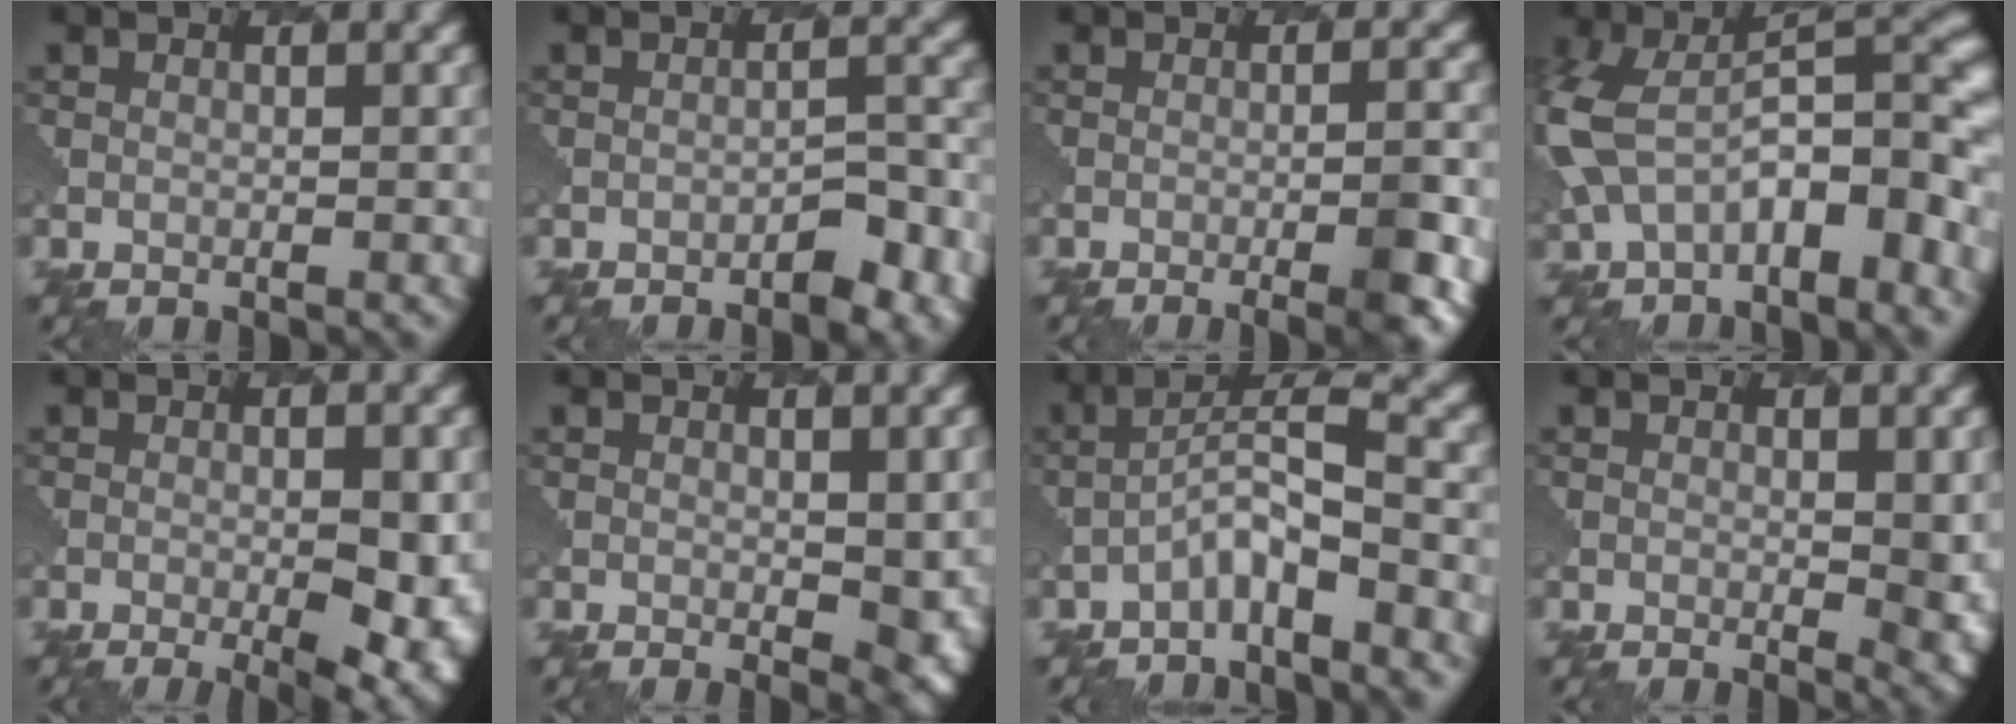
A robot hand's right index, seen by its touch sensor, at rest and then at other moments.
{"total": 2.5, "force": [-1.7, 0.7, 1.7], "torque": [-0.025, 0.009, -0.025]}
{"total": 5.2, "force": [-2.2, 1.5, 4.4], "torque": [-0.048, 0.007, -0.026]}
{"total": 10.9, "force": [-2.0, 6.0, 8.8], "torque": [-0.164, -0.002, -0.037]}
{"total": 7.0, "force": [-1.7, 2.1, 6.5], "torque": [-0.093, -0.010, -0.016]}
{"total": 4.6, "force": [-0.3, 2.1, 4.1], "torque": [-0.056, -0.008, -0.003]}
{"total": 3.7, "force": [-2.3, 0.6, 2.8], "torque": [-0.054, 0.014, -0.052]}
{"total": 3.5, "force": [0.3, 1.1, 3.3], "torque": [-0.042, -0.007, 0.005]}